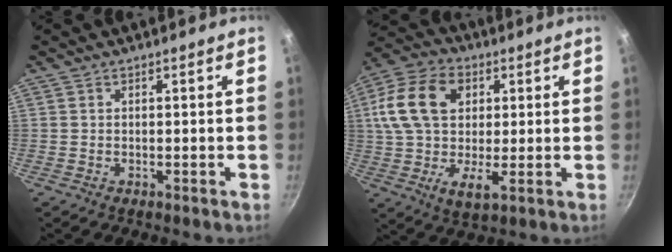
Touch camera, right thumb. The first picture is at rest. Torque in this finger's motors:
{"motor_torque": [-0.48, 1.52, 1.49, -0.38, 0.26]}